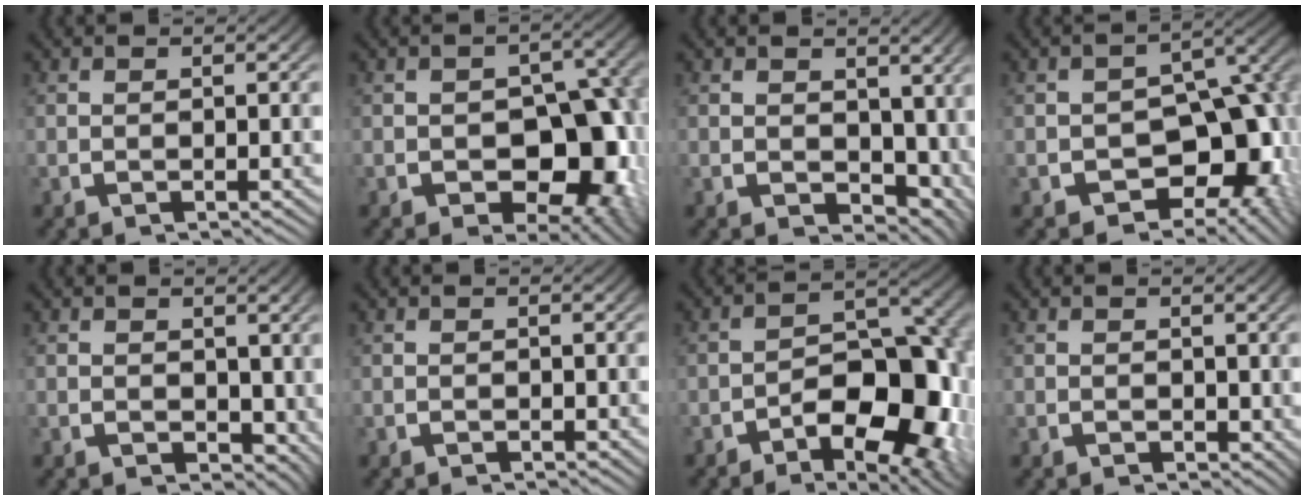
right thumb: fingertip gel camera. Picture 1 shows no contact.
{"total": 10.7, "force": [-1.6, 7.4, 7.6], "torque": [-0.120, -0.047, -0.001]}
{"total": 4.5, "force": [1.0, 3.5, 2.7], "torque": [-0.033, -0.022, 0.027]}
{"total": 12.6, "force": [-3.3, 9.3, 7.8], "torque": [-0.131, -0.058, -0.031]}
{"total": 2.2, "force": [0.8, 1.7, 1.1], "torque": [-0.009, -0.012, 0.023]}
{"total": 0.0}
{"total": 12.1, "force": [-3.3, 7.4, 9.0], "torque": [-0.134, -0.041, -0.037]}
{"total": 0.9, "force": [0.3, 0.8, 0.3], "torque": [0.003, -0.005, 0.011]}